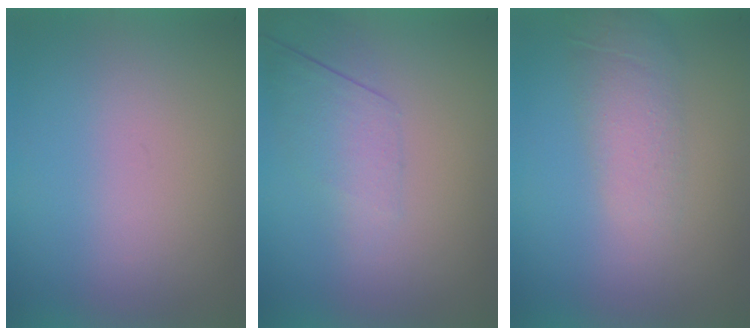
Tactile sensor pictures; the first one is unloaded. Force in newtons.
{"total": 2.2}
{"total": 1.0}